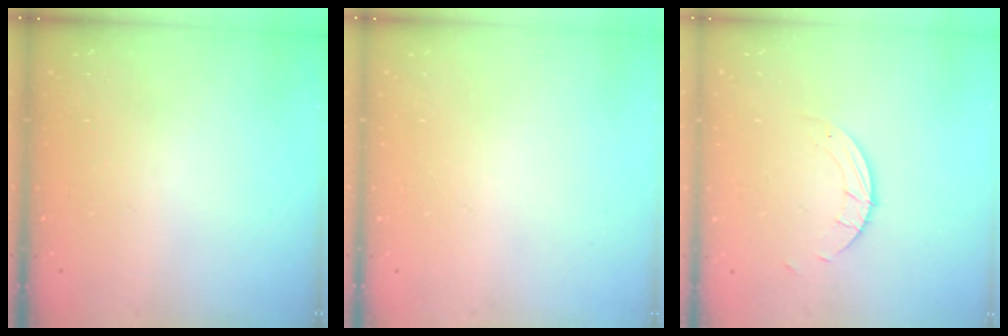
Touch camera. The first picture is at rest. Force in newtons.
{"total": 0.0}
{"total": 1.5, "press": 1.5, "slide": 0.1}